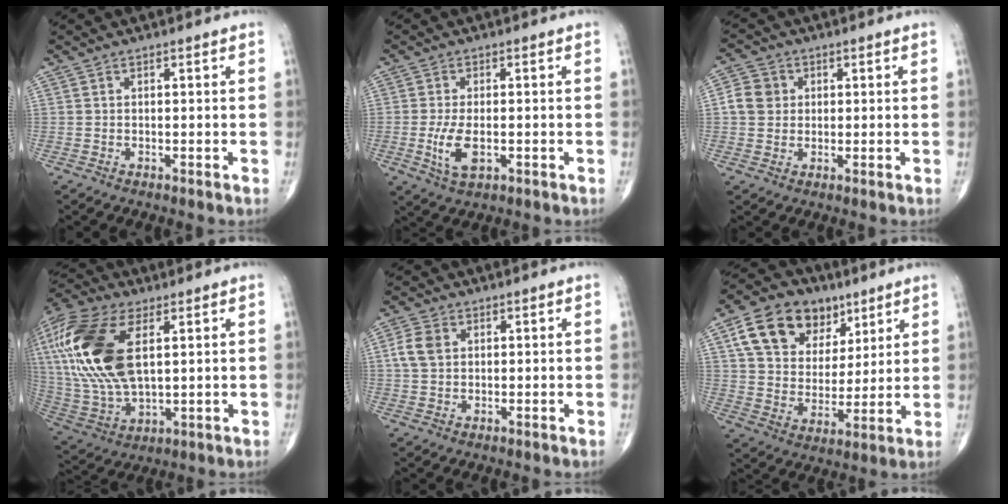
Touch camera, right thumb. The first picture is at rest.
{"total": 5.8, "force": [-1.3, 2.7, 5.0], "torque": [-0.102, -0.007, -0.019]}
{"total": 5.2, "force": [0.7, 4.8, 2.0], "torque": [-0.024, 0.006, 0.006]}
{"total": 24.6, "force": [6.1, 12.6, 20.2], "torque": [-0.456, -0.010, 0.115]}
{"total": 4.7, "force": [1.0, 3.4, 3.0], "torque": [-0.063, 0.006, 0.016]}
{"total": 17.2, "force": [8.6, 11.9, 9.0], "torque": [-0.120, -0.018, 0.152]}